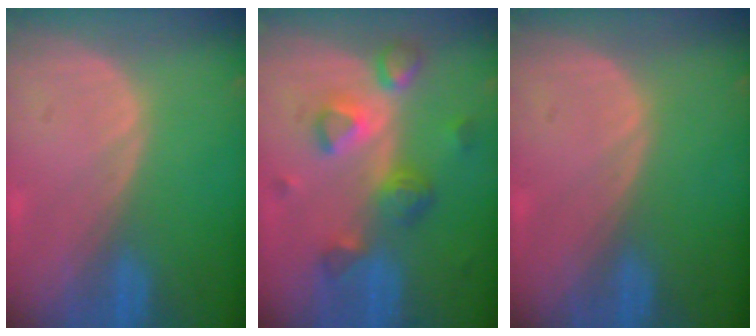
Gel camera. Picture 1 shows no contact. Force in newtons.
{"total": 7.9, "press": 7.0, "slide": 3.6}
{"total": 0.0}